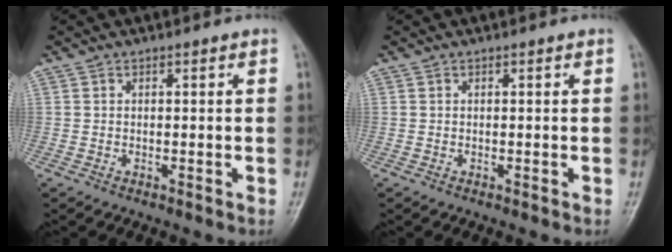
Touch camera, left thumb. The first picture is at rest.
{"total": 0.0}